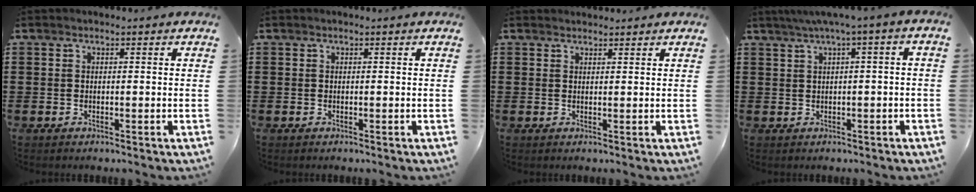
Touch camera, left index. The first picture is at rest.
{"total": 0.0}
{"total": 1.2, "force": [1.2, 0.1, 0.1], "torque": [-0.004, 0.000, 0.024]}
{"total": 2.4, "force": [-0.3, -0.1, 2.3], "torque": [-0.040, -0.002, -0.007]}